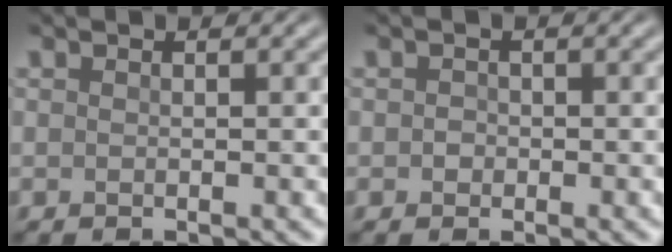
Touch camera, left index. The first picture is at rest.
{"total": 0.8, "force": [0.0, 0.8, 0.3], "torque": [-0.002, -0.004, -0.004]}